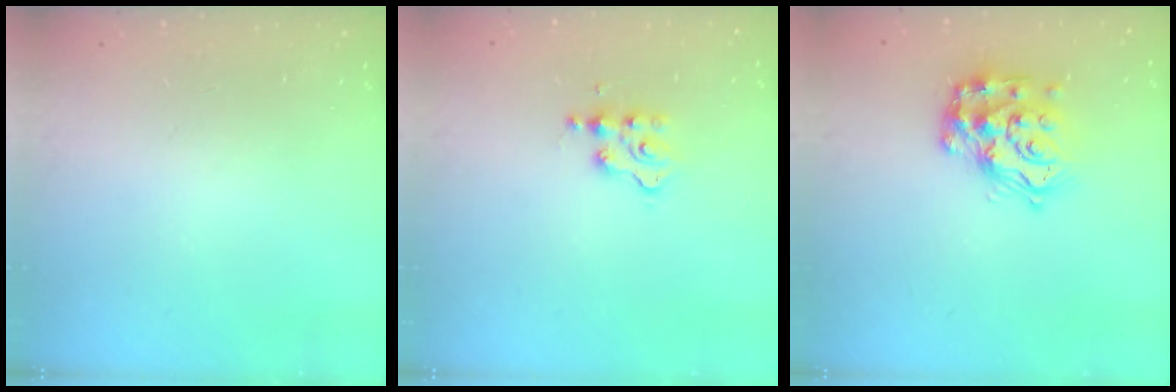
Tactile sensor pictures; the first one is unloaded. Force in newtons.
{"total": 2.8, "press": 2.8, "slide": 0.3}
{"total": 15.4, "press": 15.3, "slide": 1.0}